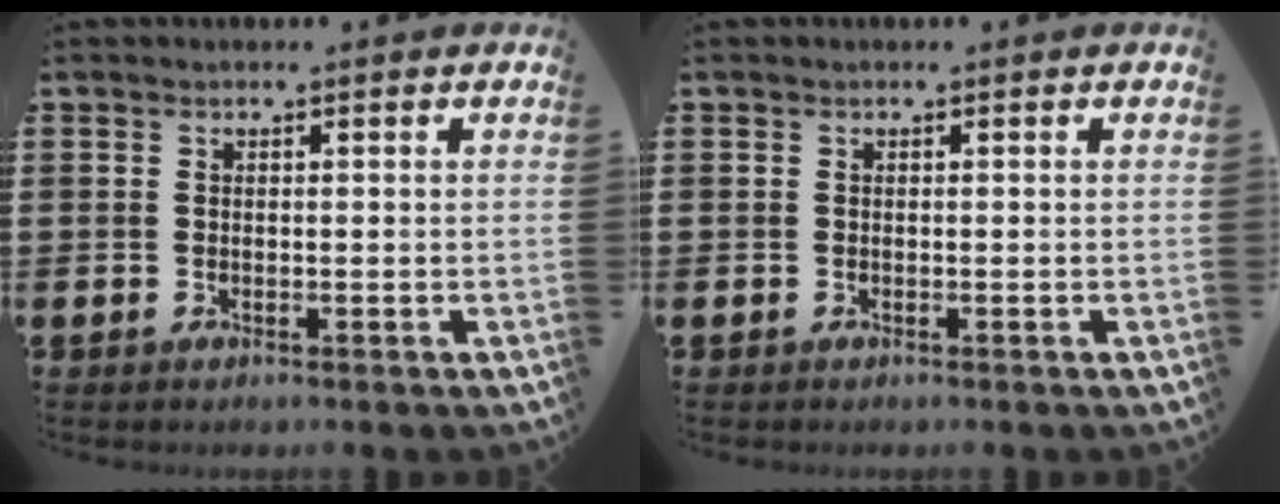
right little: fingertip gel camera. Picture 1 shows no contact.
{"total": 0.0}